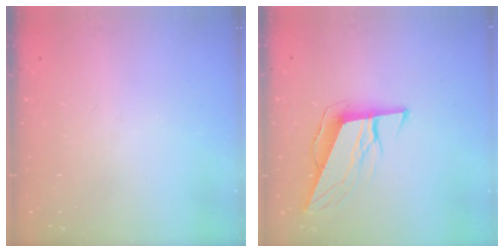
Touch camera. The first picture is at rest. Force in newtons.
{"total": 10.7, "press": 10.2, "slide": 3.3}